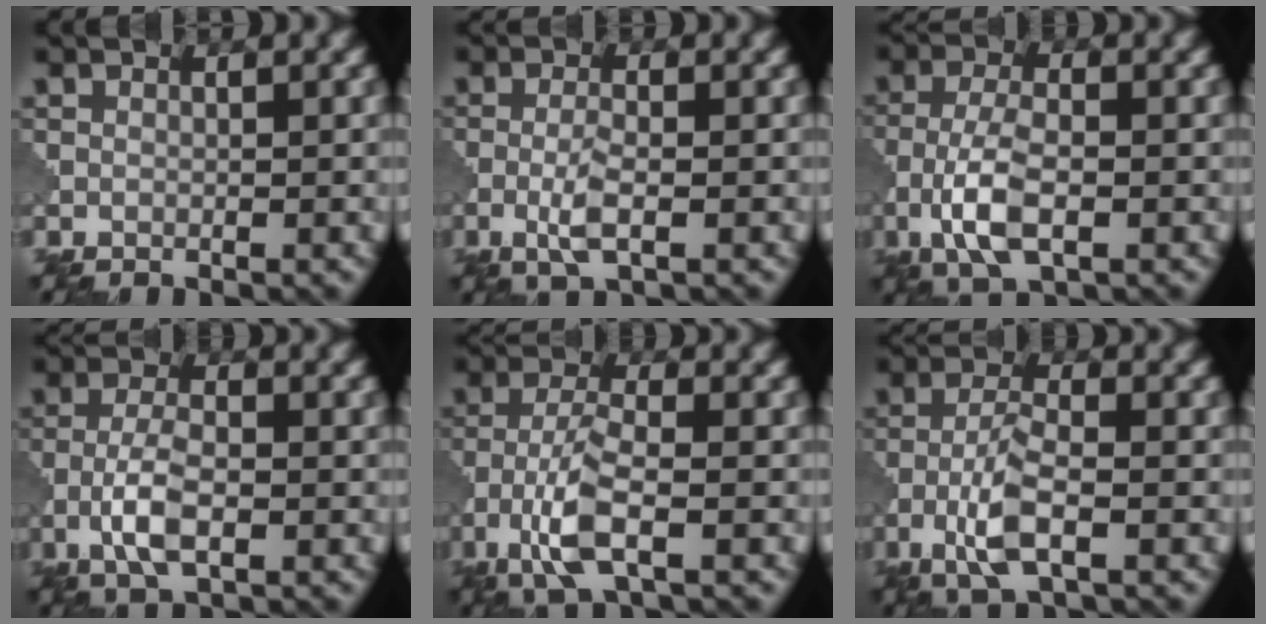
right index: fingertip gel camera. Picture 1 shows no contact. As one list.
[{"total": 2.8, "force": [-0.9, 0.7, 2.6], "torque": [-0.054, 0.000, -0.023]}, {"total": 5.4, "force": [-2.0, 2.2, 4.5], "torque": [-0.096, 0.000, -0.043]}, {"total": 4.2, "force": [-1.4, 1.6, 3.6], "torque": [-0.075, 0.002, -0.033]}, {"total": 5.6, "force": [-2.5, 1.7, 4.7], "torque": [-0.100, 0.003, -0.055]}, {"total": 4.7, "force": [-2.0, 1.4, 4.0], "torque": [-0.085, 0.002, -0.044]}]